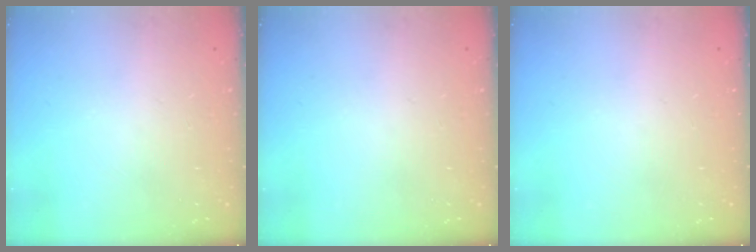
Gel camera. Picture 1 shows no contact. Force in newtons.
{"total": 0.0}
{"total": 0.0}